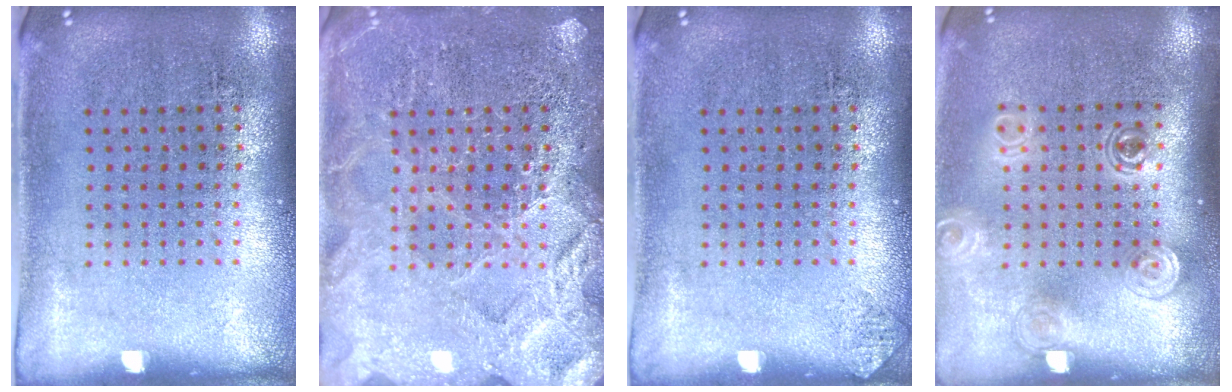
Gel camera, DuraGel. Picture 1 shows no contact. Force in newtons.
{"total": 5.4, "press": 5.4, "slide": 0.7}
{"total": 0.5, "press": 0.5, "slide": 0.0}
{"total": 1.5, "press": 1.3, "slide": 0.8}